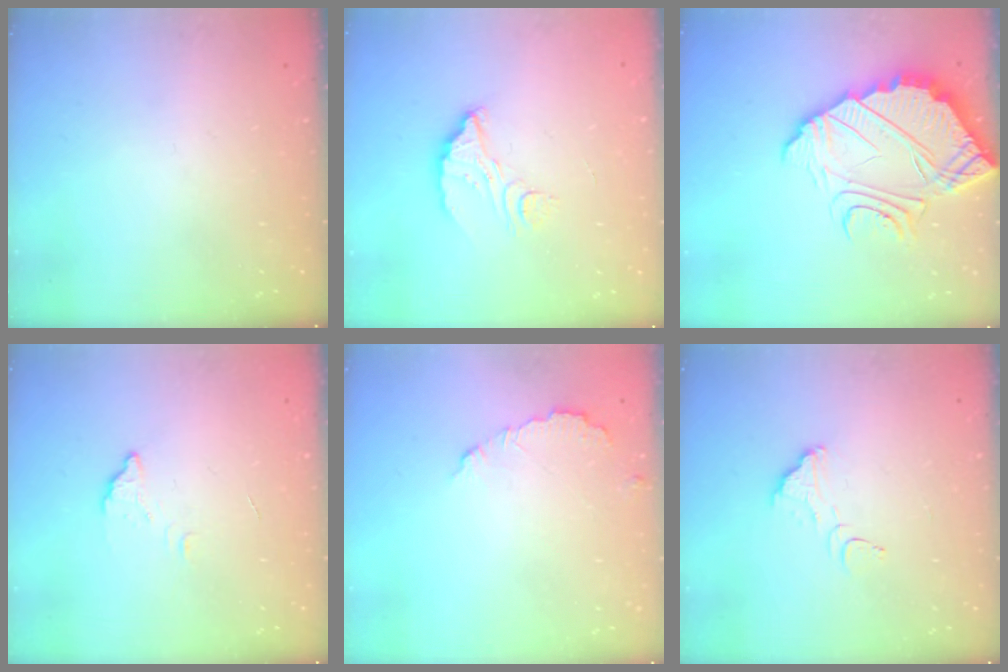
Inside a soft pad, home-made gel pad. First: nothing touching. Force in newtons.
{"total": 7.5, "press": 7.5, "slide": 0.5}
{"total": 10.2, "press": 10.1, "slide": 0.7}
{"total": 2.8, "press": 2.8, "slide": 0.2}
{"total": 3.9, "press": 3.9, "slide": 0.3}
{"total": 2.6, "press": 2.6, "slide": 0.2}